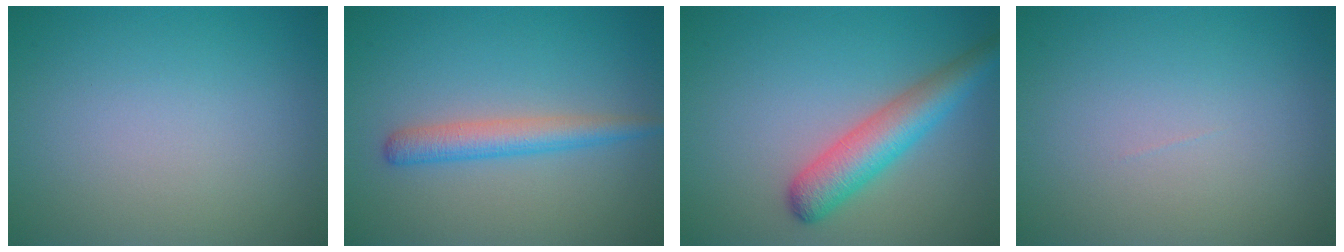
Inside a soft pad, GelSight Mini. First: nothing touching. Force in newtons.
{"total": 2.9, "press": 2.9, "slide": 0.1}
{"total": 4.8, "press": 4.8, "slide": 0.2}
{"total": 0.0}